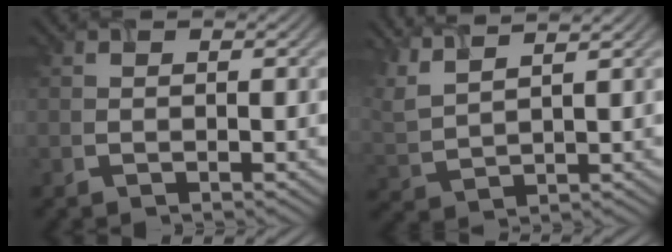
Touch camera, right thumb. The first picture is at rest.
{"total": 5.4, "force": [4.7, 0.8, 2.5], "torque": [-0.072, 0.017, 0.101]}